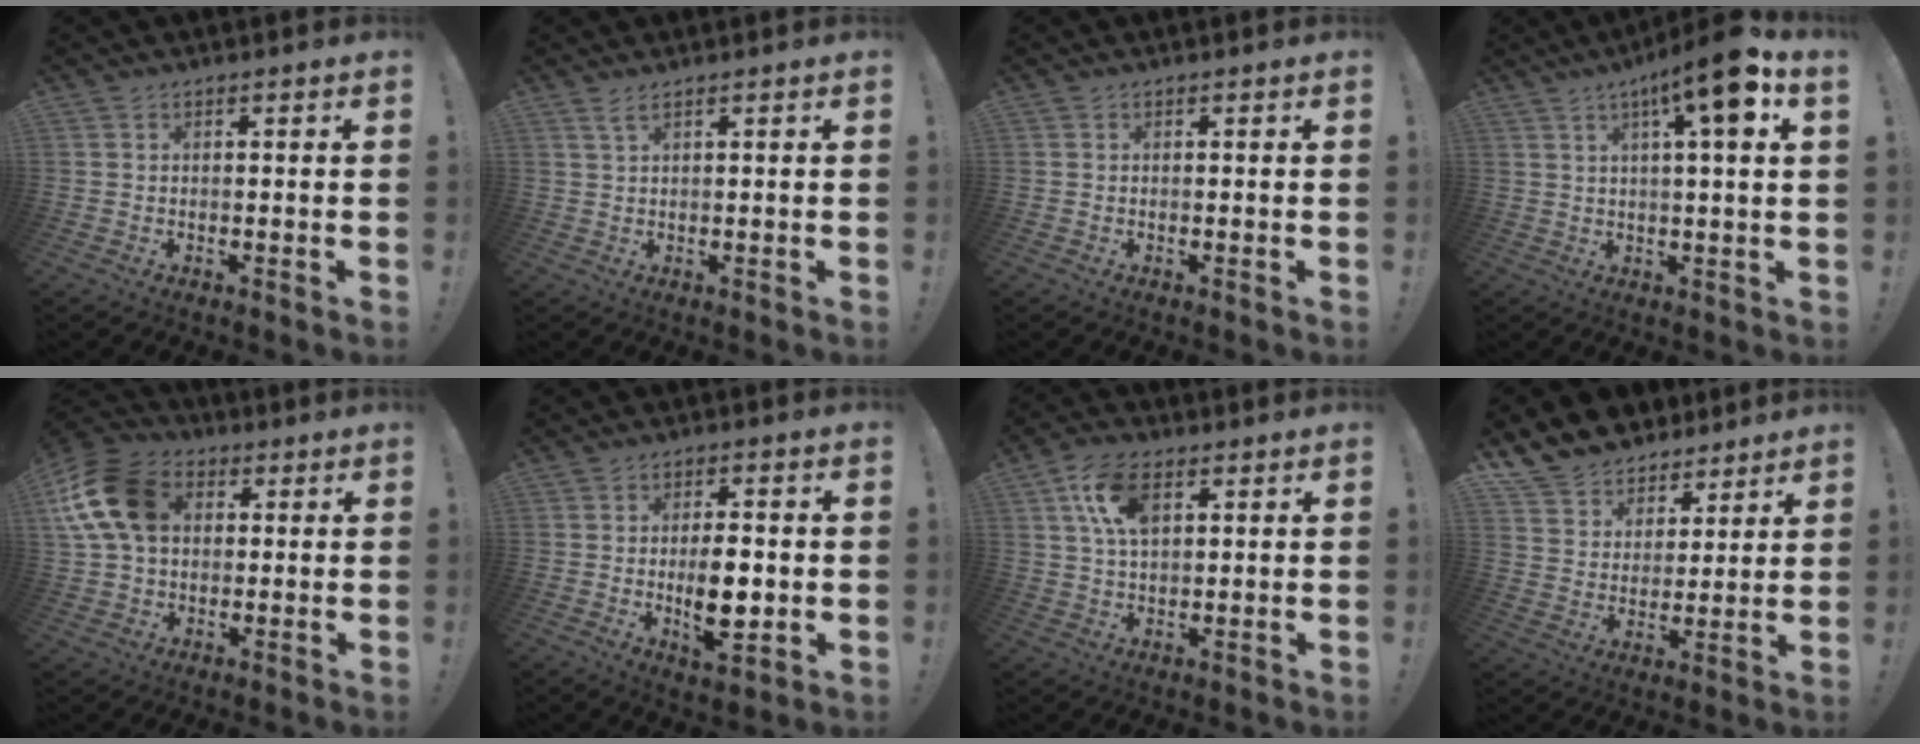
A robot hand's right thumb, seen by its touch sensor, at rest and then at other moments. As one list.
[{"total": 2.3, "force": [1.4, 0.2, 1.8], "torque": [-0.042, -0.001, 0.026]}, {"total": 0.0}, {"total": 11.6, "force": [4.9, 1.1, 10.5], "torque": [-0.170, -0.019, 0.068]}, {"total": 17.0, "force": [4.3, 12.7, 10.6], "torque": [-0.200, 0.001, 0.086]}, {"total": 10.2, "force": [-1.1, 4.1, 9.3], "torque": [-0.154, -0.007, -0.023]}, {"total": 11.0, "force": [4.1, 6.3, 8.0], "torque": [-0.150, 0.005, 0.079]}, {"total": 9.3, "force": [7.1, 6.0, 0.9], "torque": [-0.018, -0.063, 0.139]}]